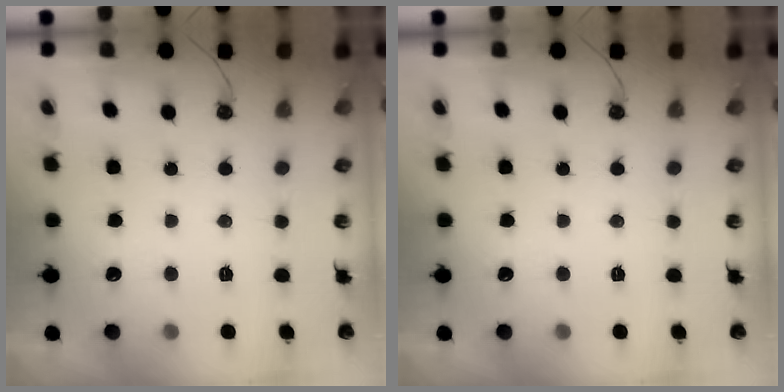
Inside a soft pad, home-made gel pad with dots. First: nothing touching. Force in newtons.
{"total": 0.0}